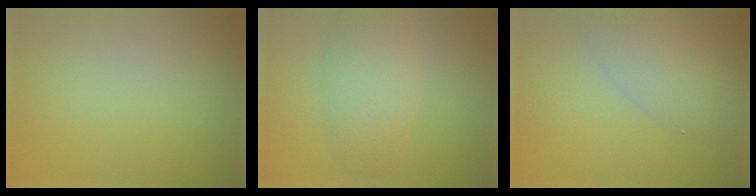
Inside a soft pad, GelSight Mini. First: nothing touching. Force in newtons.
{"total": 4.4, "press": 4.4, "slide": 0.2}
{"total": 4.9, "press": 4.9, "slide": 0.2}